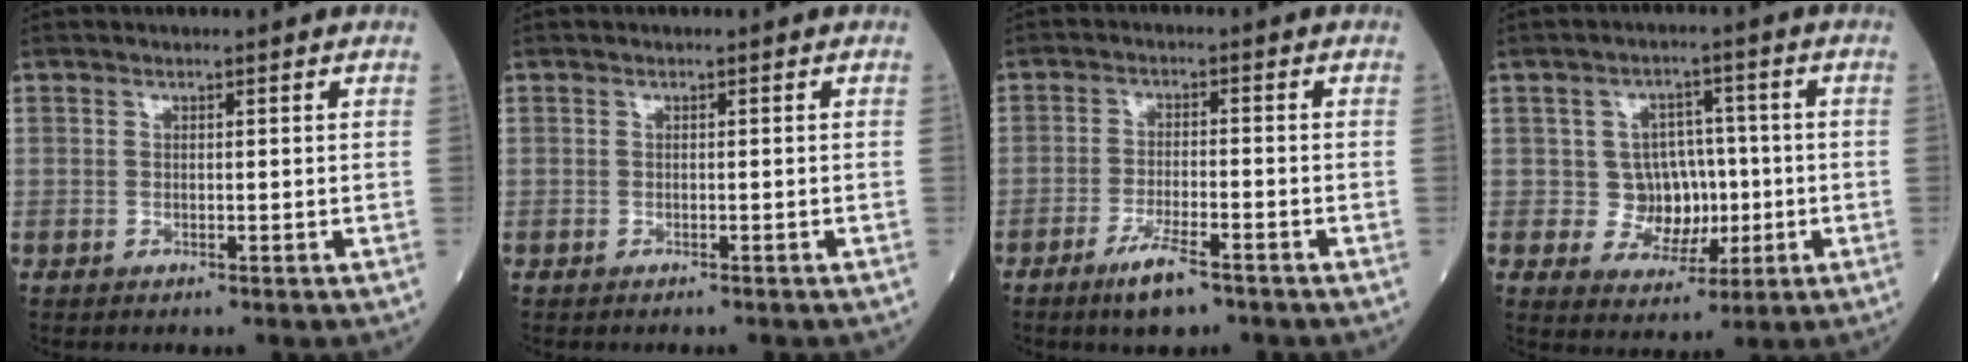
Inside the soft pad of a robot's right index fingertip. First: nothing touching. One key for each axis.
{"total": 0.8, "fx": -0.8, "fy": 0.0, "fz": 0.3, "tx": -0.006, "ty": -0.001, "tz": -0.011}
{"total": 5.7, "fx": -4.0, "fy": 0.9, "fz": 4.0, "tx": -0.080, "ty": -0.008, "tz": -0.069}
{"total": 6.5, "fx": -0.4, "fy": 5.8, "fz": 3.0, "tx": -0.034, "ty": 0.016, "tz": 0.003}